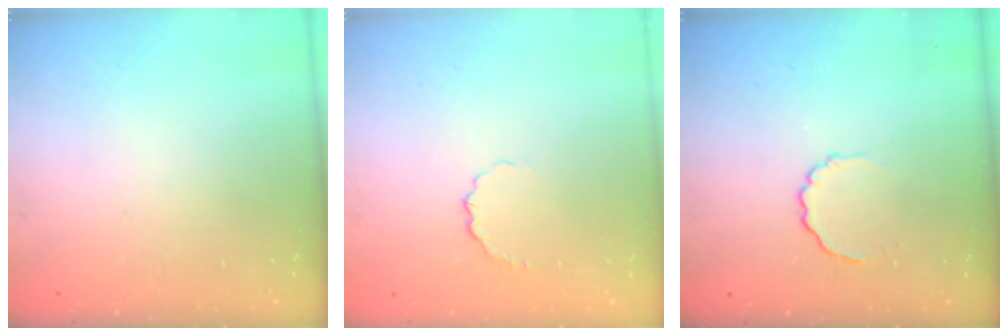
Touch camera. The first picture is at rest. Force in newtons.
{"total": 3.5, "press": 3.3, "slide": 1.3}
{"total": 3.3, "press": 3.1, "slide": 1.0}